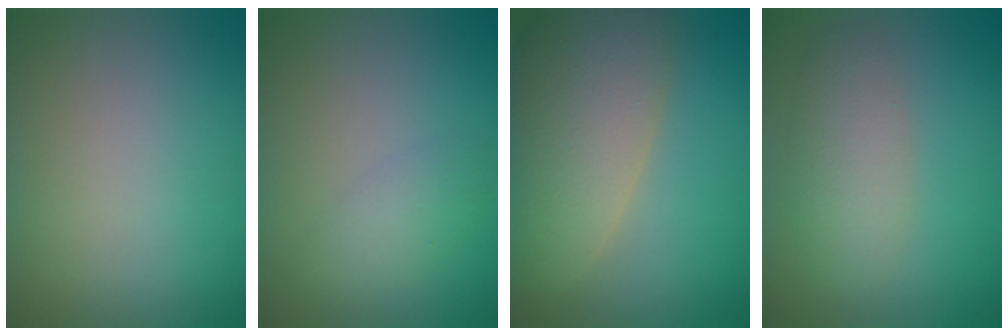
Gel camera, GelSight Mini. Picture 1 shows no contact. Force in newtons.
{"total": 2.1, "press": 2.1, "slide": 0.1}
{"total": 10.4, "press": 10.4, "slide": 1.0}
{"total": 3.6, "press": 3.6, "slide": 0.1}